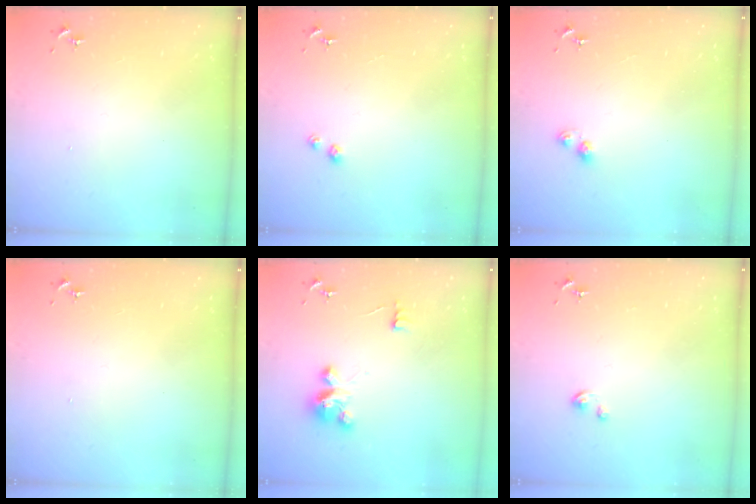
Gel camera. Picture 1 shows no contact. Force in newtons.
{"total": 2.3, "press": 2.3, "slide": 0.3}
{"total": 4.3, "press": 4.1, "slide": 1.2}
{"total": 0.0}
{"total": 6.4, "press": 6.4, "slide": 0.2}
{"total": 1.1, "press": 1.1, "slide": 0.2}